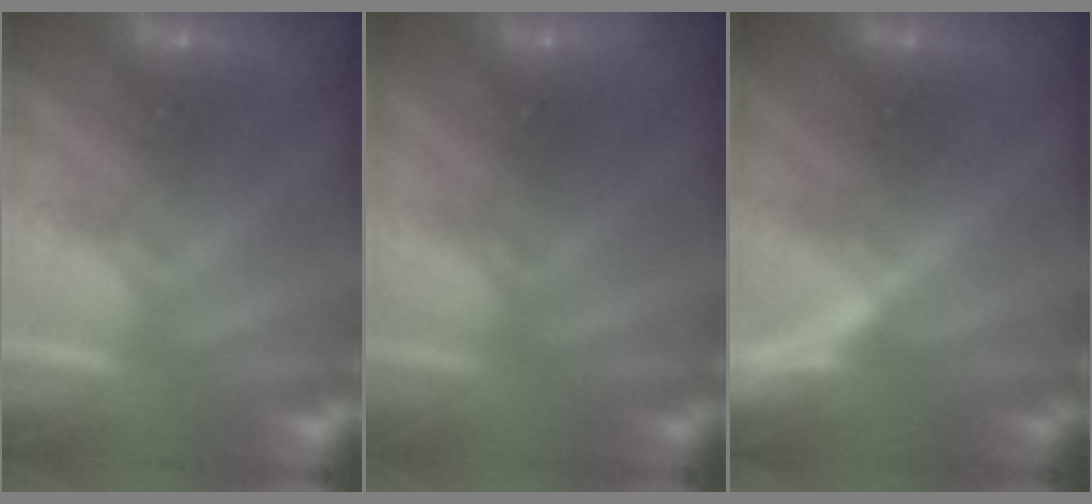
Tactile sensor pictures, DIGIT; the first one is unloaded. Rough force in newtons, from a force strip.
{"total": 2.4}
{"total": 4.6}